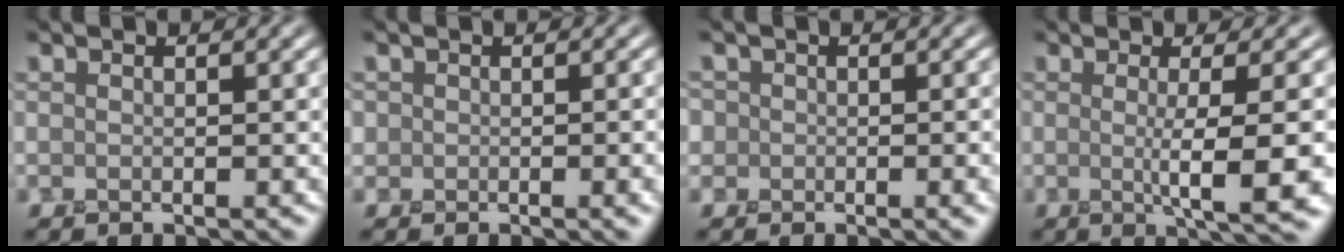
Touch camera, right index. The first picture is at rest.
{"total": 1.8, "force": [-0.2, 1.4, 1.1], "torque": [-0.004, -0.005, -0.001]}
{"total": 3.8, "force": [-0.1, 3.3, 1.9], "torque": [0.002, 0.011, -0.017]}
{"total": 6.2, "force": [-0.7, 1.1, 6.1], "torque": [-0.087, -0.005, -0.008]}